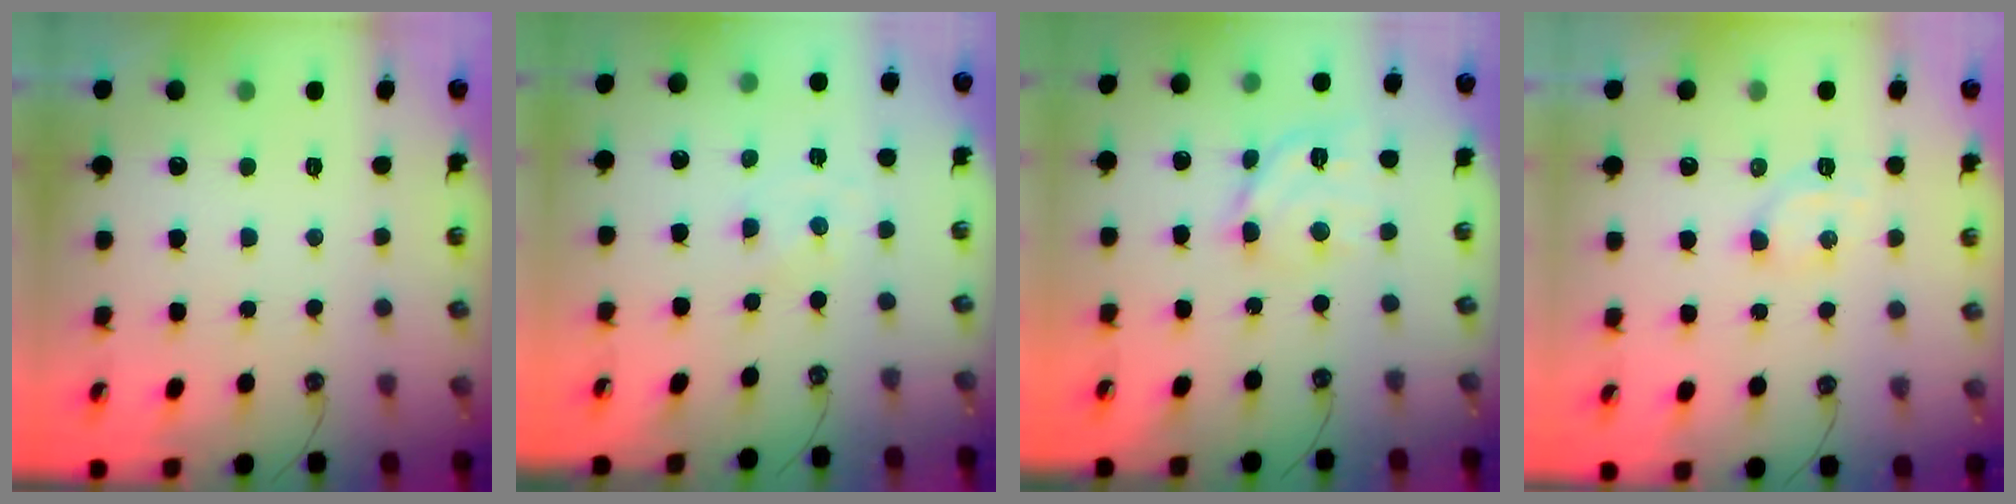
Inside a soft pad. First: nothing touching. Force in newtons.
{"total": 0.0}
{"total": 12.5, "press": 12.4, "slide": 1.1}
{"total": 4.3, "press": 4.3, "slide": 0.4}